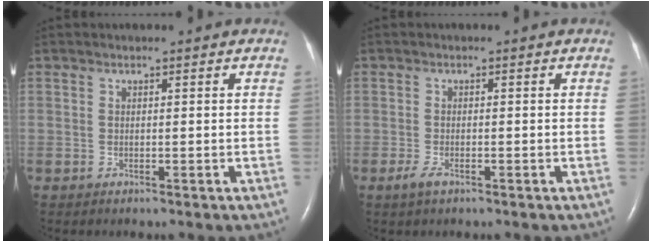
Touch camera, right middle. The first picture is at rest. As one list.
[{"total": 1.9, "force": [-1.2, 0.7, 1.4], "torque": [-0.038, -0.003, -0.023]}]